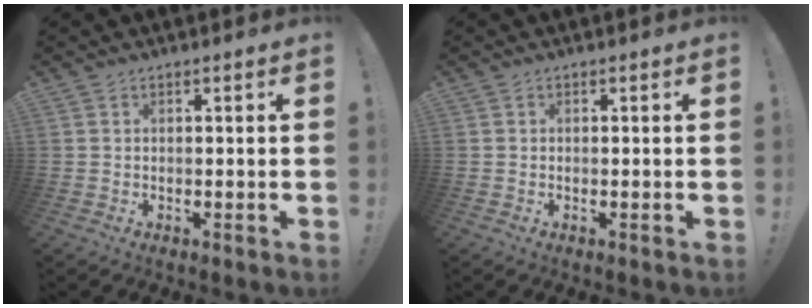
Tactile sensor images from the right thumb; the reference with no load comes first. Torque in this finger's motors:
{"motor_torque": [-0.13, -0.03, -0.11, 0.03, -0.04]}